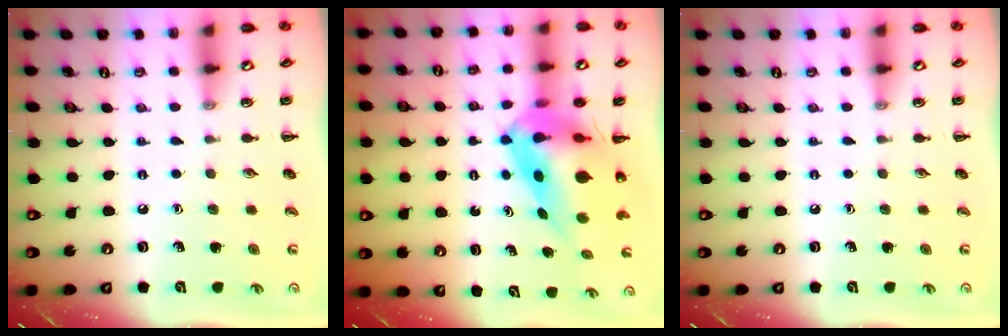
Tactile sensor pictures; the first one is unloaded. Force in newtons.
{"total": 11.2, "press": 10.7, "slide": 3.1}
{"total": 0.0}